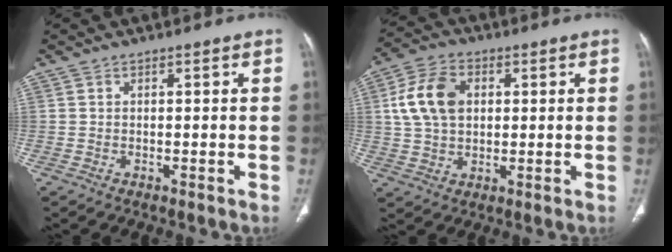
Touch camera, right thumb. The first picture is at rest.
{"total": 10.9, "force": [2.2, 7.5, 7.6], "torque": [-0.140, 0.010, 0.039]}